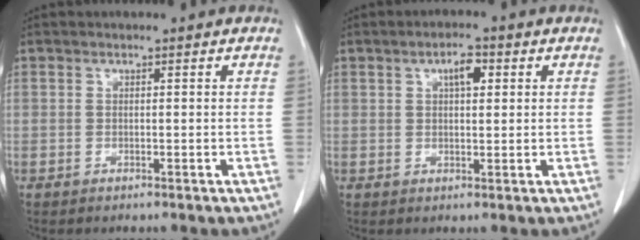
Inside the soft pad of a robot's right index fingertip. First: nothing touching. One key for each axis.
{"total": 3.5, "fx": 1.3, "fy": 1.3, "fz": 2.9, "tx": -0.049, "ty": 0.005, "tz": 0.020}